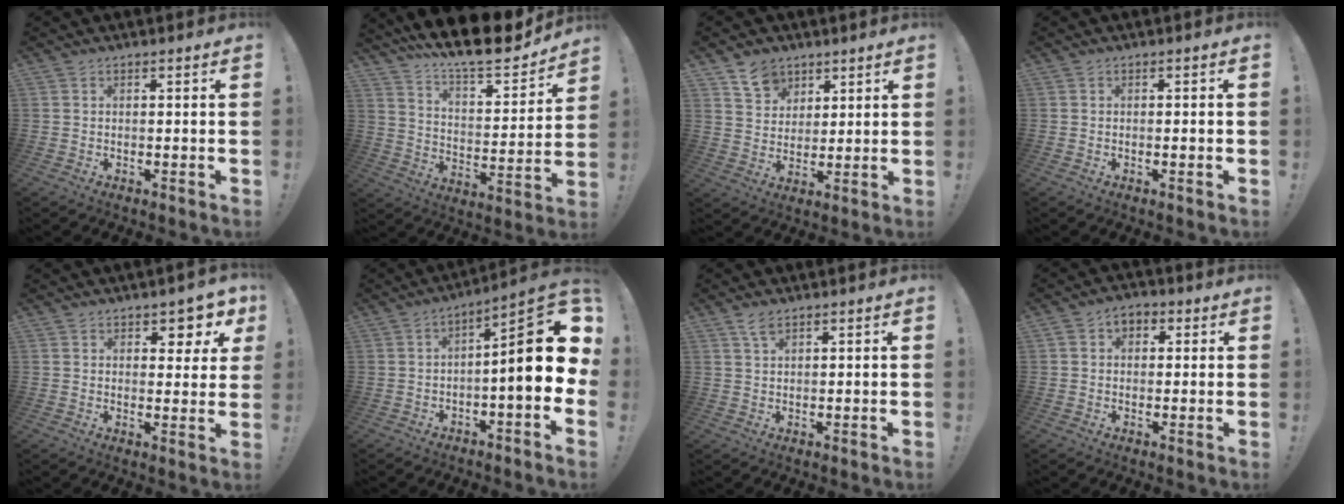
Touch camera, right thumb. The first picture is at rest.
{"total": 14.4, "force": [12.5, 2.8, 6.6], "torque": [-0.116, -0.107, 0.212]}
{"total": 8.4, "force": [5.6, 6.0, 1.7], "torque": [-0.022, -0.035, 0.108]}
{"total": 1.3, "force": [-0.3, -0.2, 1.3], "torque": [-0.015, -0.003, -0.008]}
{"total": 5.7, "force": [3.9, 2.9, 2.9], "torque": [-0.023, -0.034, 0.067]}
{"total": 16.7, "force": [0.6, 3.1, 16.4], "torque": [-0.227, -0.006, 0.006]}
{"total": 3.0, "force": [2.0, 1.0, 1.9], "torque": [-0.037, -0.002, 0.036]}
{"total": 4.2, "force": [0.8, 3.4, 2.3], "torque": [-0.028, 0.005, 0.011]}